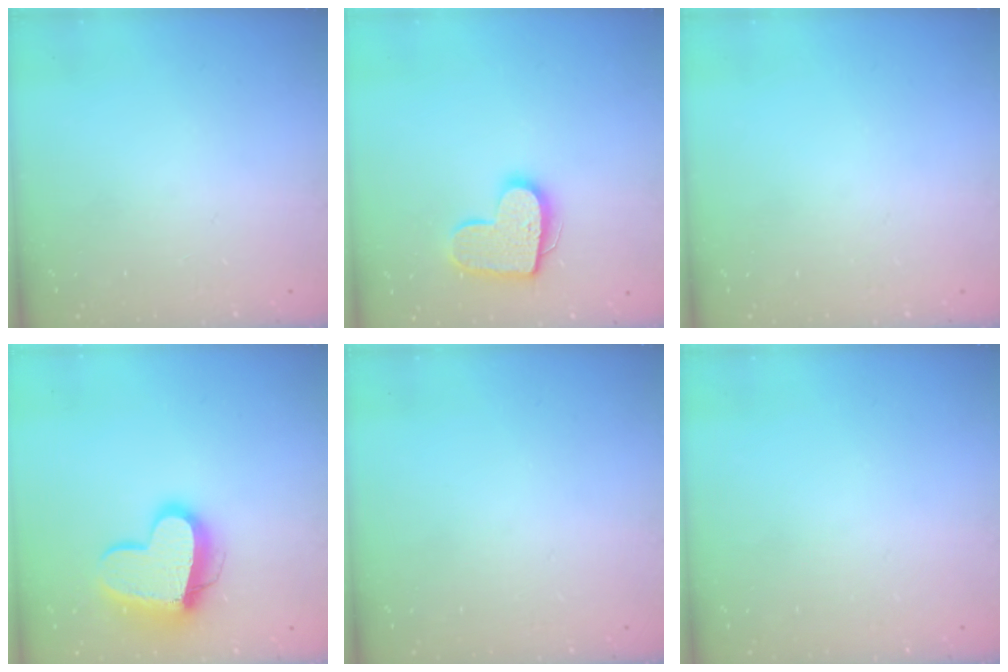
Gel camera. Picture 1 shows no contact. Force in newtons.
{"total": 14.5, "press": 14.5, "slide": 0.9}
{"total": 0.0}
{"total": 15.0, "press": 14.9, "slide": 1.6}
{"total": 0.0}
{"total": 0.0}